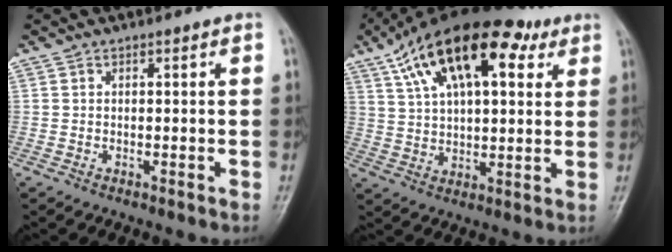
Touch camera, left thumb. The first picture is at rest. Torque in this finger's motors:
{"motor_torque": [1.41, 1.51, 1.59, -1.18, 0.25]}